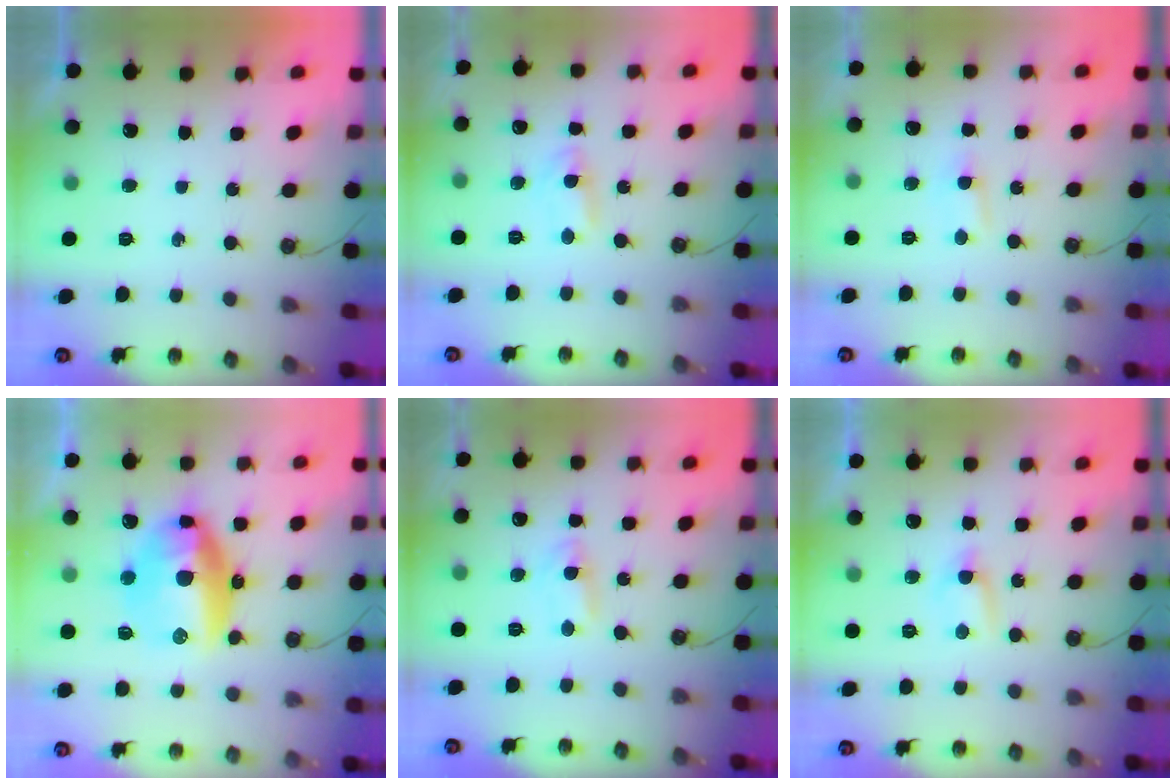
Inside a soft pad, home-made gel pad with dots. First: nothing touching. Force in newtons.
{"total": 2.3, "press": 2.3, "slide": 0.3}
{"total": 2.8, "press": 2.7, "slide": 0.6}
{"total": 15.7, "press": 15.6, "slide": 2.1}
{"total": 2.3, "press": 2.3, "slide": 0.3}
{"total": 4.0, "press": 3.9, "slide": 0.6}